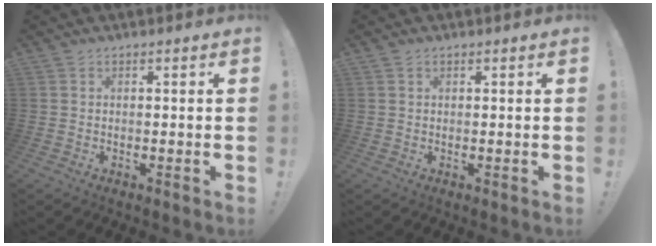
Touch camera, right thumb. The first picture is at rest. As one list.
[{"total": 0.5, "force": [0.3, 0.4, 0.1], "torque": [0.000, 0.001, 0.006]}]